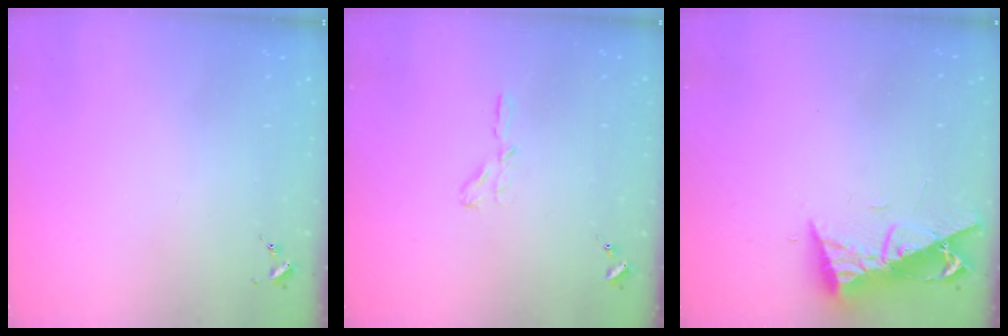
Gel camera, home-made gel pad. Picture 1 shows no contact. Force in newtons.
{"total": 3.8, "press": 3.8, "slide": 0.3}
{"total": 9.7, "press": 9.7, "slide": 0.7}